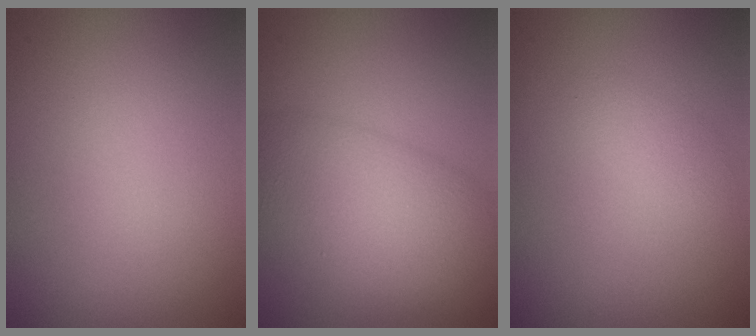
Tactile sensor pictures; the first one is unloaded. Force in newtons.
{"total": 7.6, "press": 7.6, "slide": 0.3}
{"total": 1.1, "press": 1.1, "slide": 0.0}